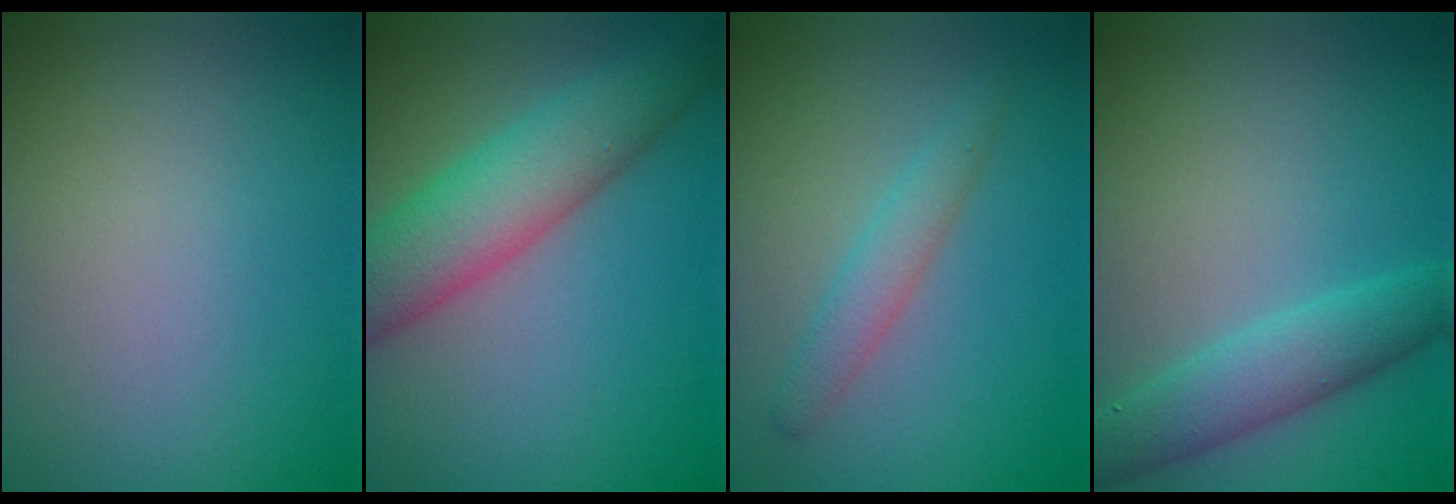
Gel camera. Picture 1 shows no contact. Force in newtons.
{"total": 6.7, "press": 6.7, "slide": 0.3}
{"total": 2.1, "press": 2.1, "slide": 0.1}
{"total": 4.0, "press": 4.0, "slide": 0.4}